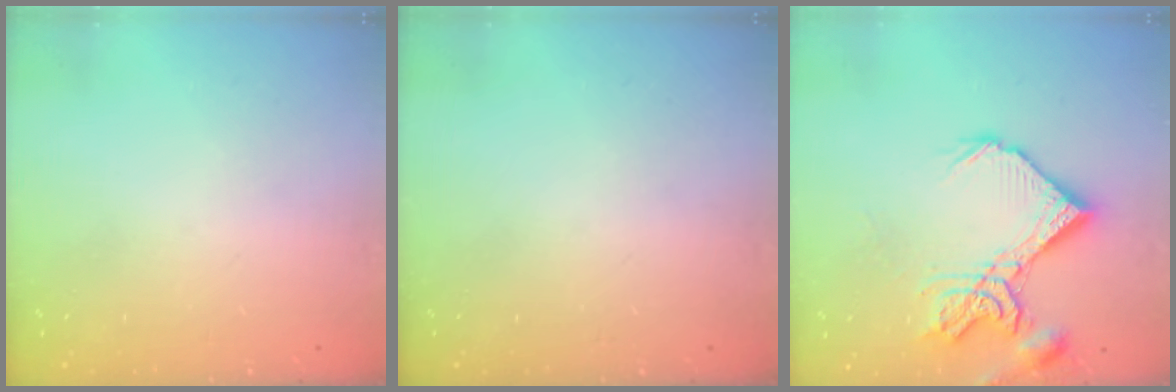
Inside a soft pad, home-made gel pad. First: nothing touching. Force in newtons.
{"total": 0.0}
{"total": 20.3, "press": 20.2, "slide": 2.2}